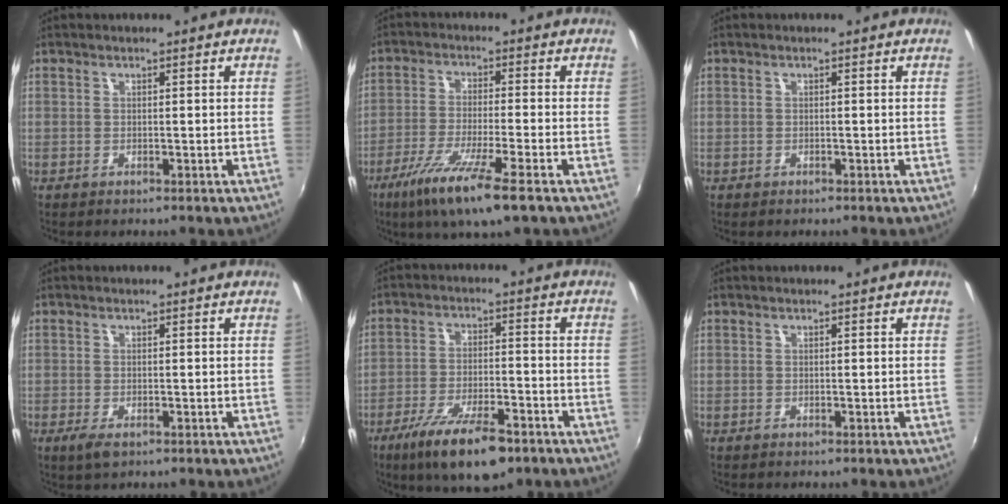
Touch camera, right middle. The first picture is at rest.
{"total": 11.9, "force": [-7.1, 1.0, 9.5], "torque": [-0.201, -0.032, -0.130]}
{"total": 0.6, "force": [-0.4, 0.4, 0.1], "torque": [-0.001, -0.001, -0.006]}
{"total": 2.6, "force": [-1.4, 1.0, 1.9], "torque": [-0.037, -0.008, -0.021]}
{"total": 13.6, "force": [-9.0, 4.0, 9.4], "torque": [-0.191, -0.027, -0.151]}
{"total": 0.0}